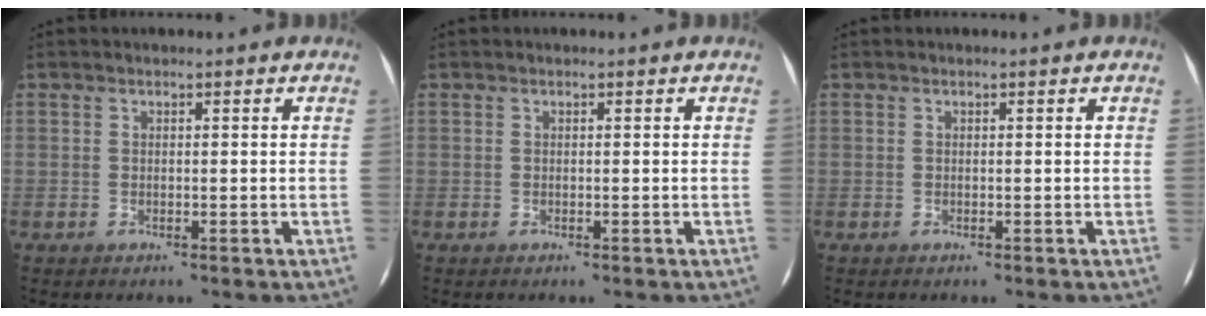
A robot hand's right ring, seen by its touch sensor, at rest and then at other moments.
{"total": 0.0}
{"total": 0.0}